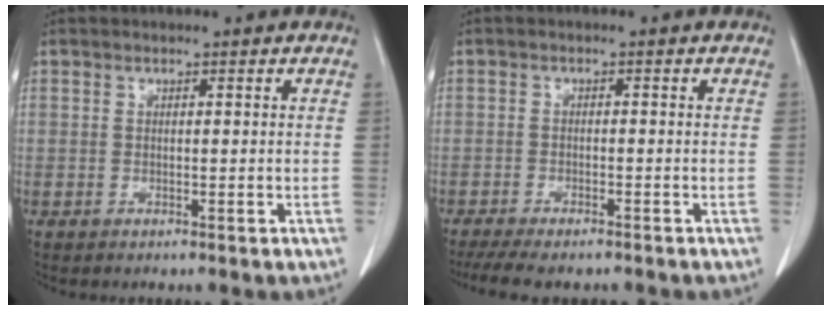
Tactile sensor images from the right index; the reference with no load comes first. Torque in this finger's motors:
{"motor_torque": [0.65, -0.68, 0.17, 0.08]}